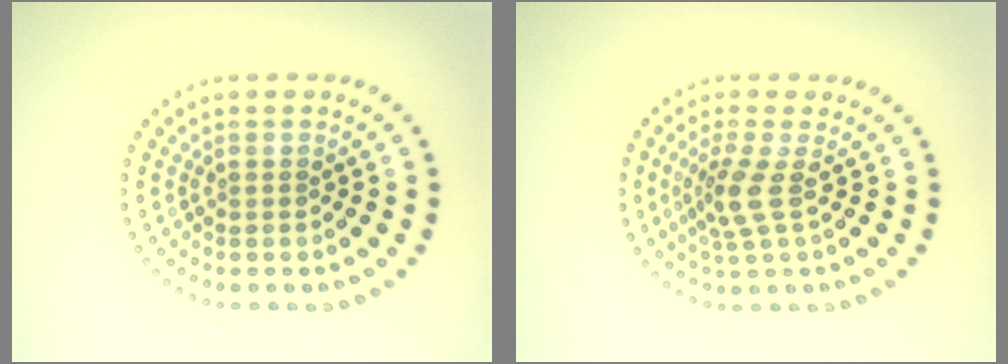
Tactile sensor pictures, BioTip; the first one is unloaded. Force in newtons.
{"total": 2.6, "press": 1.9, "slide": 1.7}